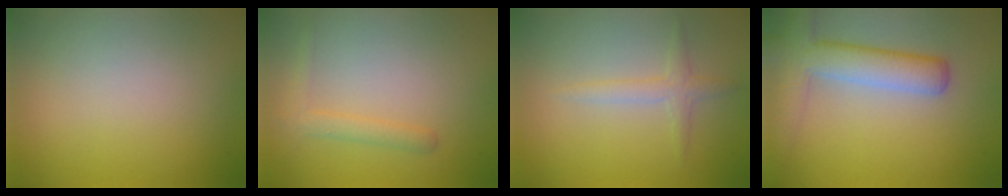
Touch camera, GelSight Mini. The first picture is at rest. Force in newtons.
{"total": 1.7, "press": 1.7, "slide": 0.1}
{"total": 1.7, "press": 1.7, "slide": 0.0}
{"total": 5.6, "press": 5.6, "slide": 0.4}